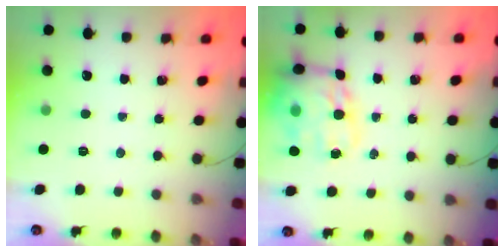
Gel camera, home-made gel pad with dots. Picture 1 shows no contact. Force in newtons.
{"total": 18.8, "press": 18.4, "slide": 3.7}